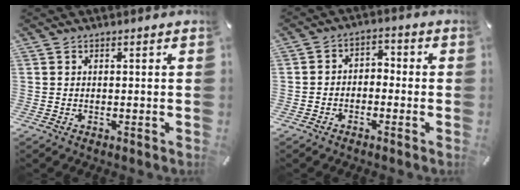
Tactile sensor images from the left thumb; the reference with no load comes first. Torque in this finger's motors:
{"motor_torque": [0.09, -0.11, -0.08, 0.06, -0.07]}